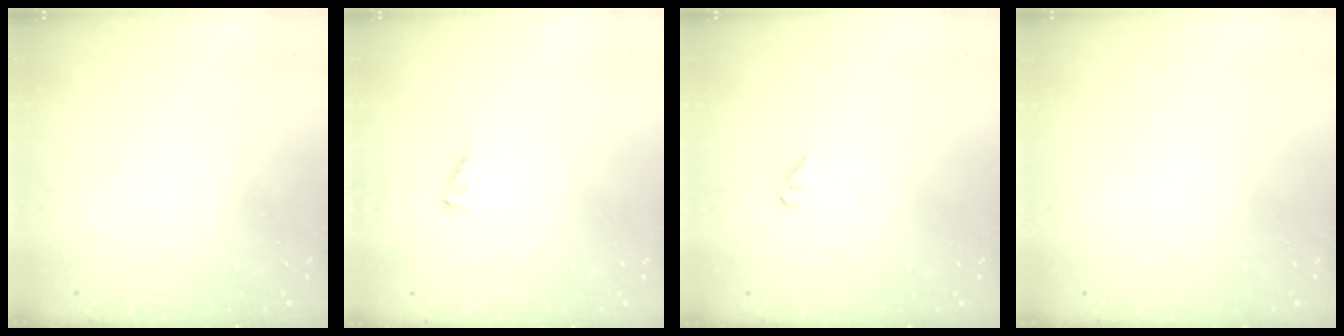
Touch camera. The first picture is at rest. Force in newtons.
{"total": 2.7, "press": 2.7, "slide": 0.4}
{"total": 2.4, "press": 2.4, "slide": 0.2}
{"total": 0.0}